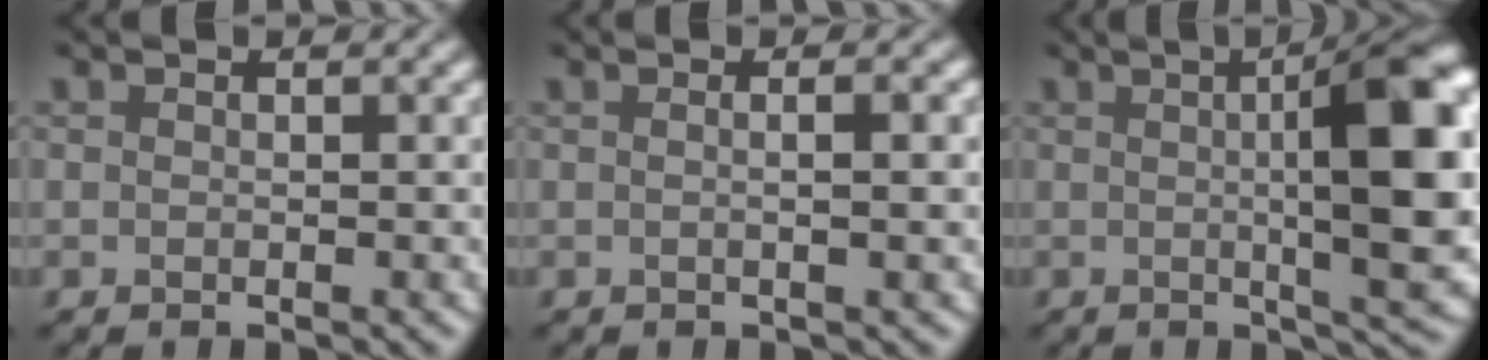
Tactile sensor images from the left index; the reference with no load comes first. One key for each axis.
{"total": 3.2, "fx": 0.5, "fy": 1.3, "fz": 2.8, "tx": -0.015, "ty": 0.011, "tz": -0.017}
{"total": 12.7, "fx": 1.2, "fy": 3.5, "fz": 12.2, "tx": -0.134, "ty": 0.011, "tz": 0.019}